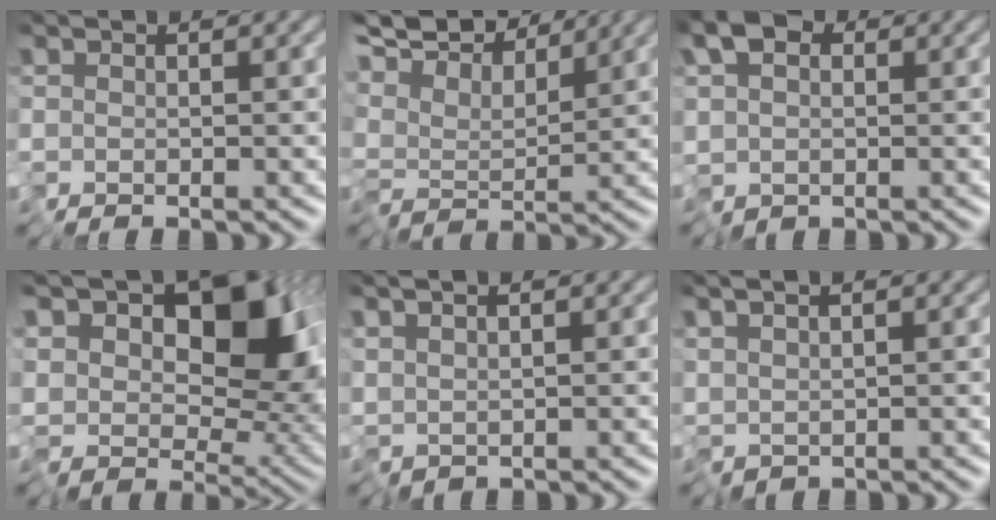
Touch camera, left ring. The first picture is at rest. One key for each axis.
{"total": 8.1, "fx": 6.4, "fy": 2.5, "fz": 4.1, "tx": -0.120, "ty": 0.024, "tz": 0.100}
{"total": 3.4, "fx": 0.5, "fy": 2.6, "fz": 2.1, "tx": -0.050, "ty": 0.004, "tz": -0.002}
{"total": 12.5, "fx": 5.0, "fy": 7.4, "fz": 8.8, "tx": -0.129, "ty": 0.003, "tz": 0.087}
{"total": 1.5, "fx": 1.1, "fy": 0.3, "fz": 0.9, "tx": -0.029, "ty": 0.002, "tz": 0.025}
{"total": 1.8, "fx": 1.2, "fy": 0.4, "fz": 1.2, "tx": -0.035, "ty": 0.003, "tz": 0.027}